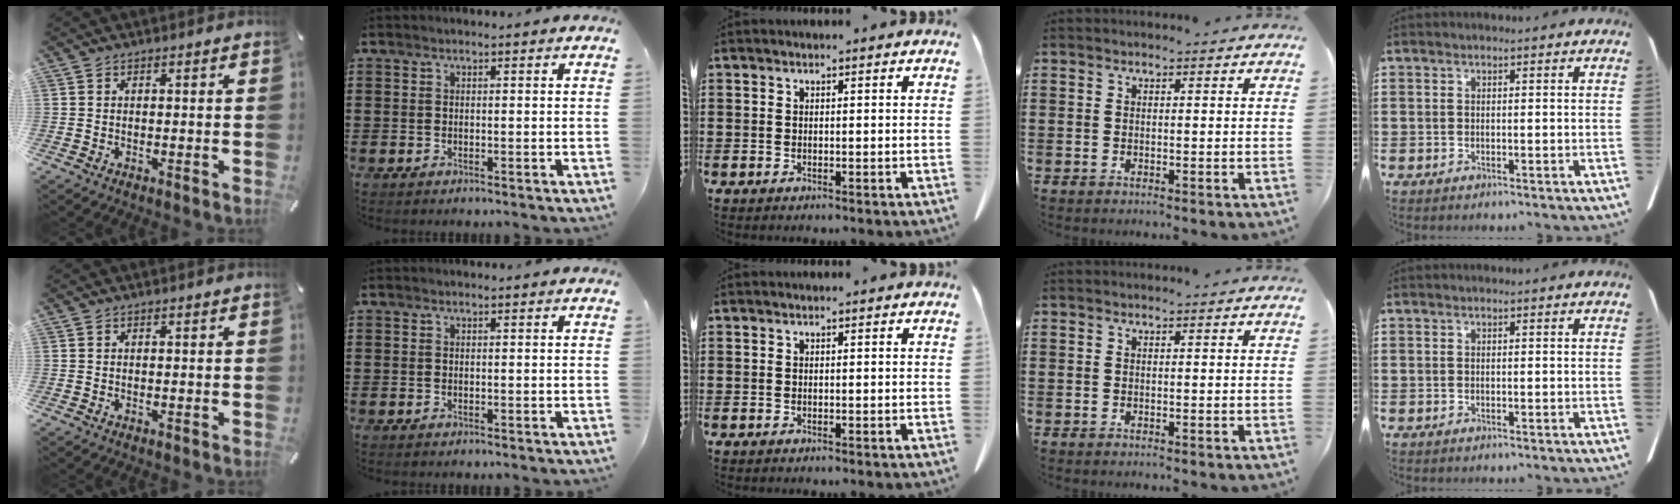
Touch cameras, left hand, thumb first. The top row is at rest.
{}